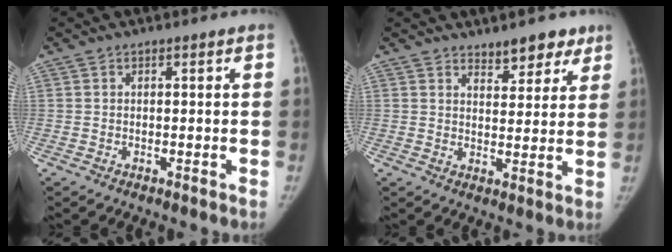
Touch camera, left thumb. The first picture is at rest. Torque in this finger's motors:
{"motor_torque": [-0.01, 0.00, 0.50, -0.11, 0.01]}